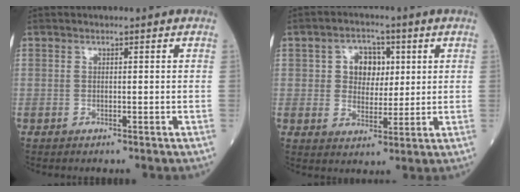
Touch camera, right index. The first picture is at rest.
{"total": 6.0, "force": [1.6, 4.4, 3.7], "torque": [-0.059, 0.016, 0.030]}